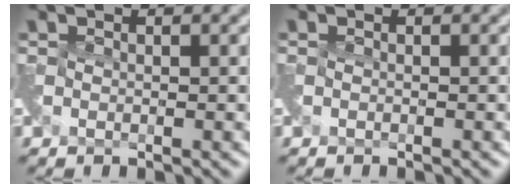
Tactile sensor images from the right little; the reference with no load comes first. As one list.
[{"total": 0.7, "force": [-0.5, -0.2, -0.4], "torque": [0.008, -0.005, -0.014]}]